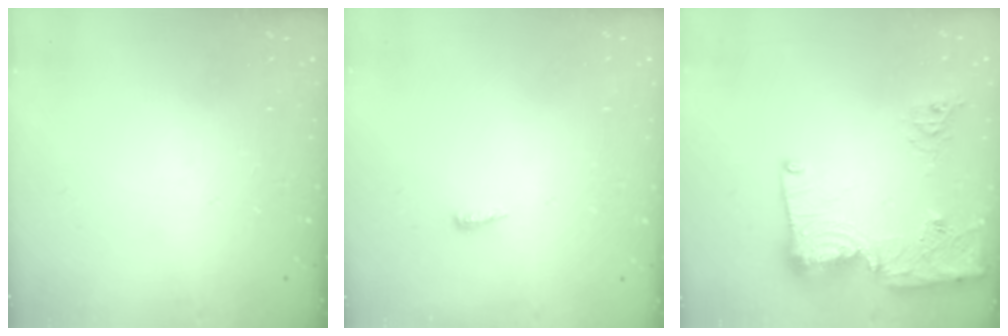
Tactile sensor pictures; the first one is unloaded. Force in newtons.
{"total": 3.4, "press": 3.3, "slide": 0.4}
{"total": 16.3, "press": 16.3, "slide": 1.3}